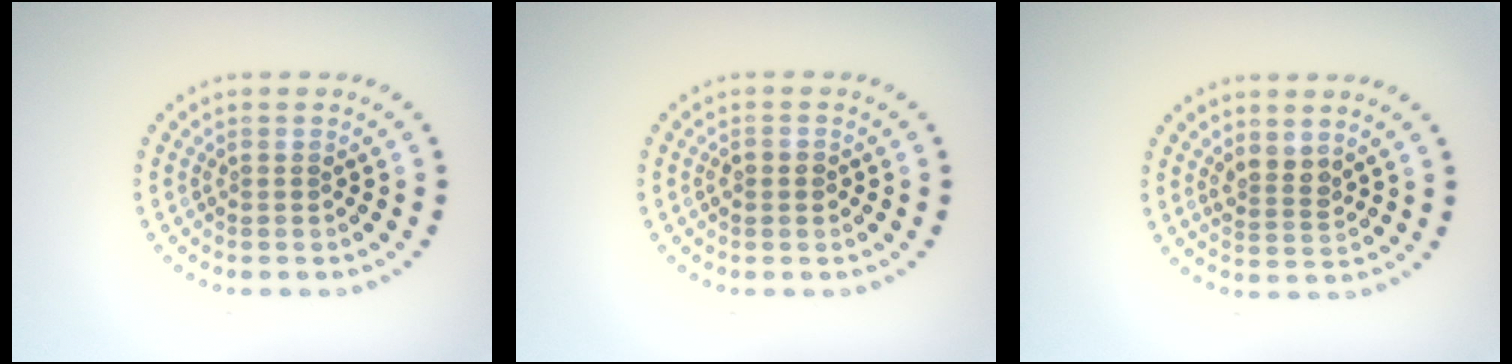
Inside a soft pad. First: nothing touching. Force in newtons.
{"total": 1.1, "press": 1.1, "slide": 0.3}
{"total": 2.0, "press": 1.7, "slide": 1.2}